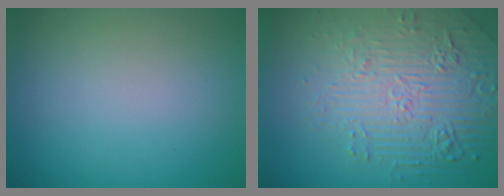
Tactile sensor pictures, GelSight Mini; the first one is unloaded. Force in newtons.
{"total": 7.5, "press": 5.5, "slide": 5.1}